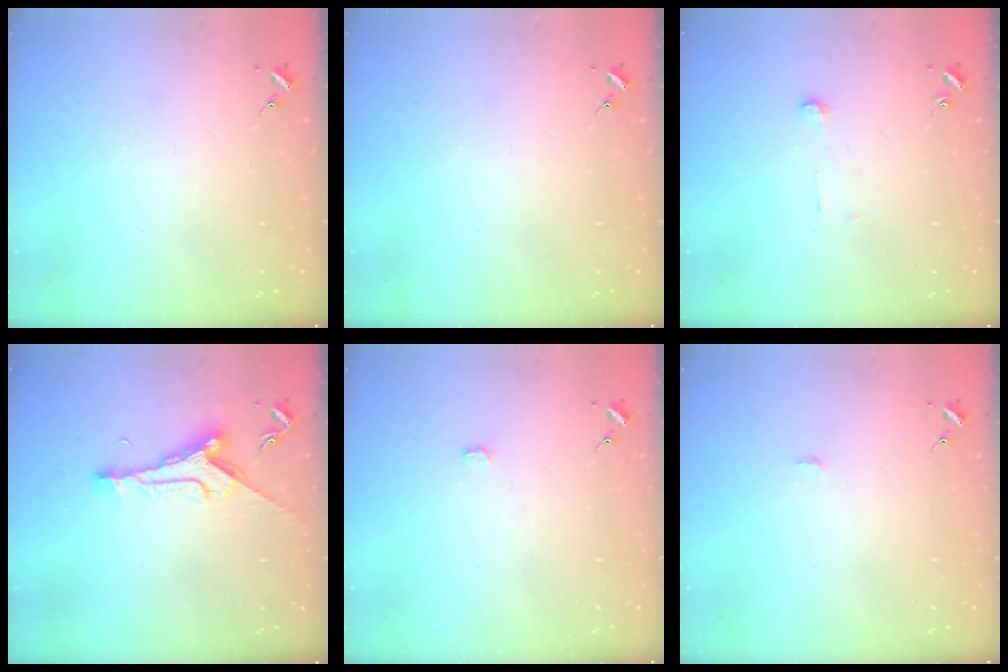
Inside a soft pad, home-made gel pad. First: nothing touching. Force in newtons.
{"total": 0.0}
{"total": 3.7, "press": 3.7, "slide": 0.3}
{"total": 9.2, "press": 9.2, "slide": 0.5}
{"total": 1.9, "press": 1.9, "slide": 0.2}
{"total": 2.8, "press": 2.8, "slide": 0.2}